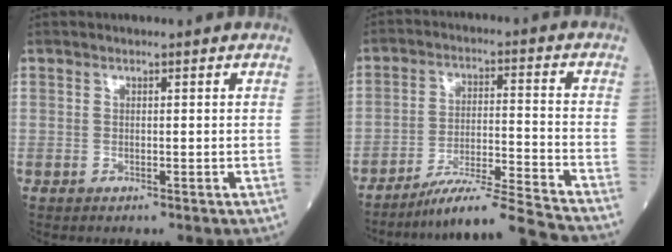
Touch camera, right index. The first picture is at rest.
{"total": 13.3, "force": [-12.4, -2.3, 4.3], "torque": [-0.056, 0.003, -0.207]}